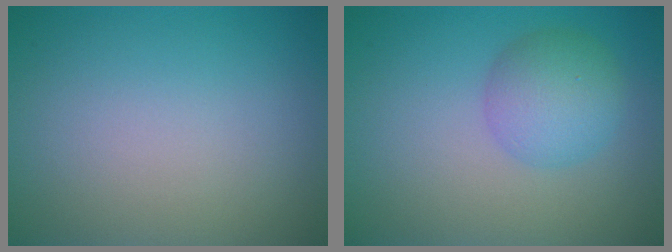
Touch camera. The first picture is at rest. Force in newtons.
{"total": 3.9, "press": 3.9, "slide": 0.1}